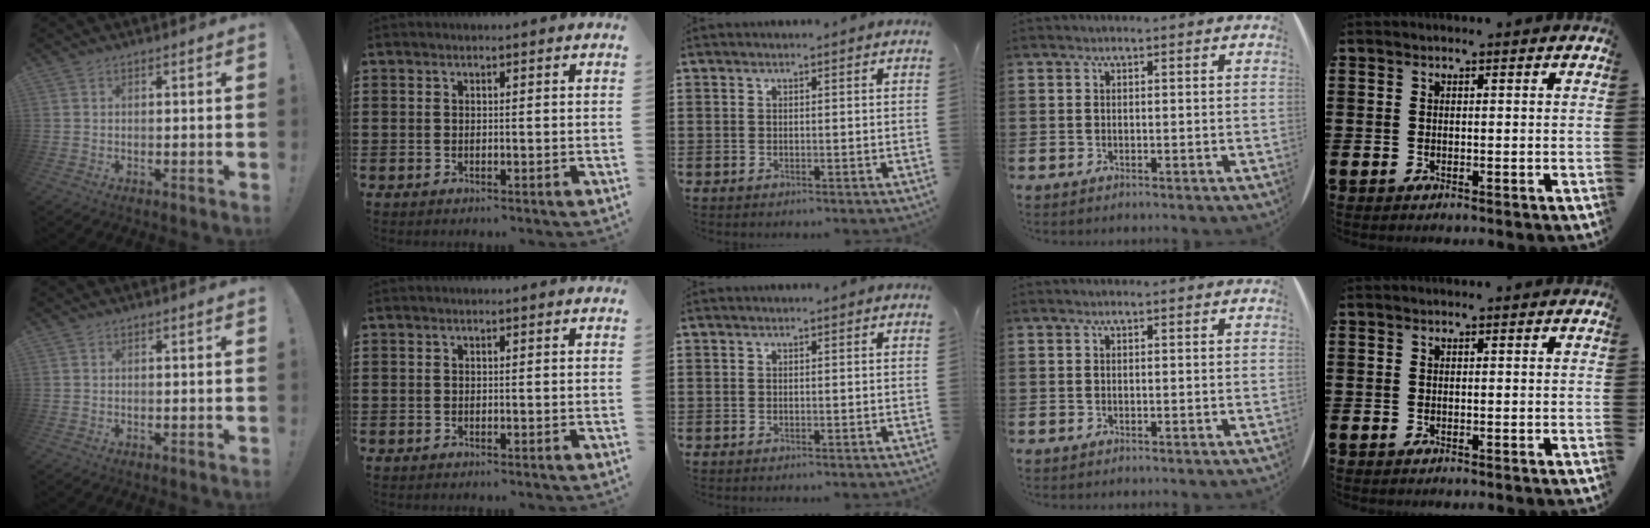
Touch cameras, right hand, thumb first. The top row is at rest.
{}